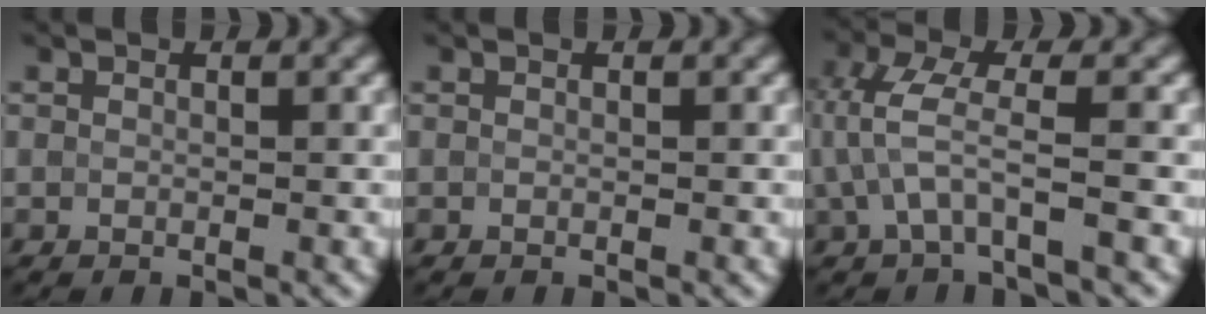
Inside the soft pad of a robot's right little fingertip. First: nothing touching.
{"total": 0.0}
{"total": 3.7, "force": [-0.3, 1.0, 3.6], "torque": [-0.084, 0.008, -0.007]}